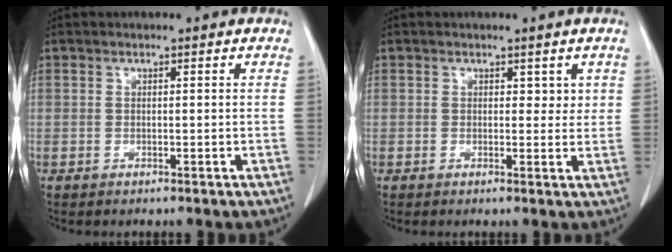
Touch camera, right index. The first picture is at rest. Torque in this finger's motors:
{"motor_torque": [-0.19, -0.01, -0.06, -0.01]}